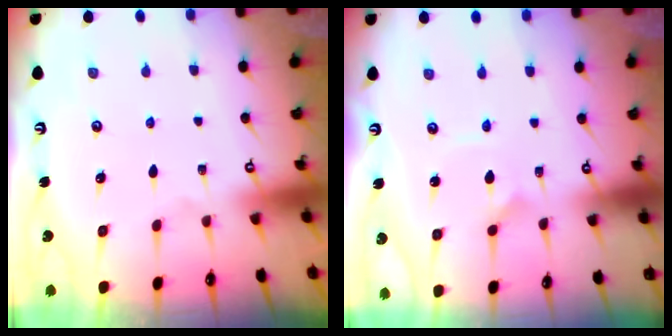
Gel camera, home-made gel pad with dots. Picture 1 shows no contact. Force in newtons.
{"total": 2.2, "press": 2.2, "slide": 0.4}